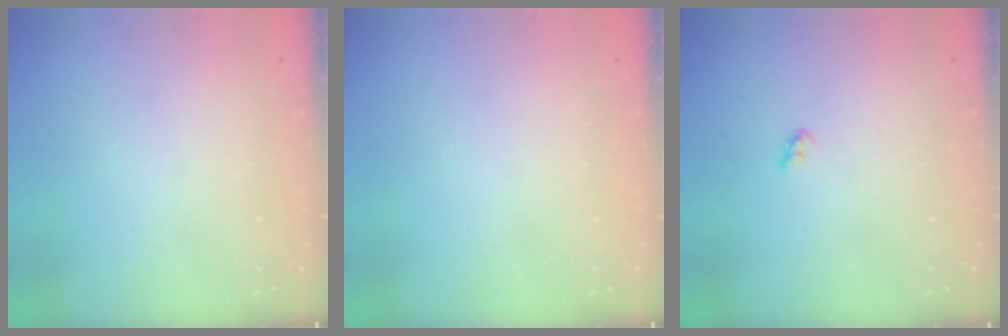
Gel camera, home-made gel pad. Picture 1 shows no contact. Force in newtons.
{"total": 0.0}
{"total": 2.7, "press": 2.7, "slide": 0.3}